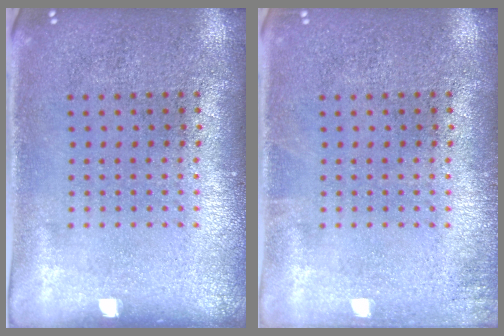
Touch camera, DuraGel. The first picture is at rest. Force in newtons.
{"total": 0.8, "press": 0.8, "slide": 0.1}